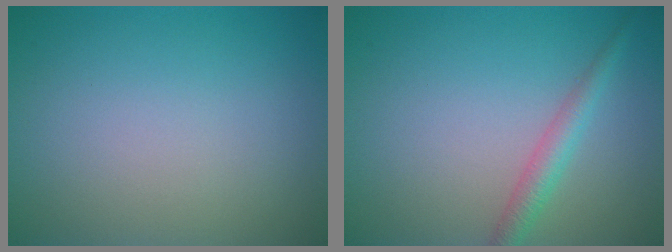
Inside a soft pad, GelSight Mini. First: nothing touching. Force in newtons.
{"total": 2.2, "press": 2.2, "slide": 0.1}